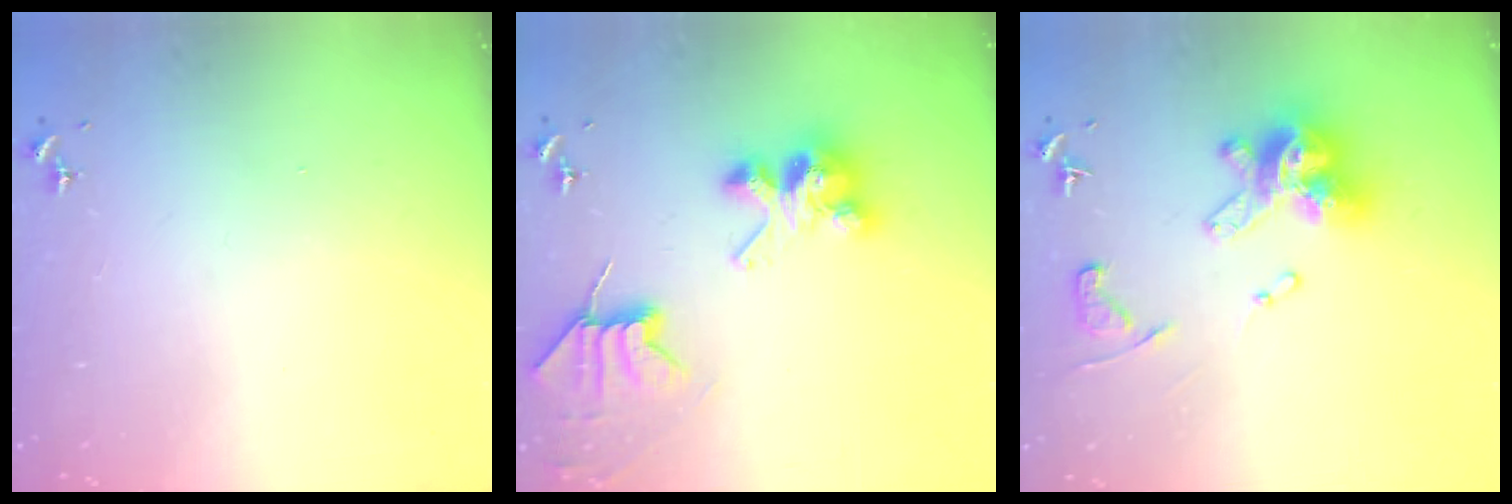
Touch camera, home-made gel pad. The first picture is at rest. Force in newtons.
{"total": 9.0, "press": 8.9, "slide": 1.4}
{"total": 17.1, "press": 17.0, "slide": 1.4}